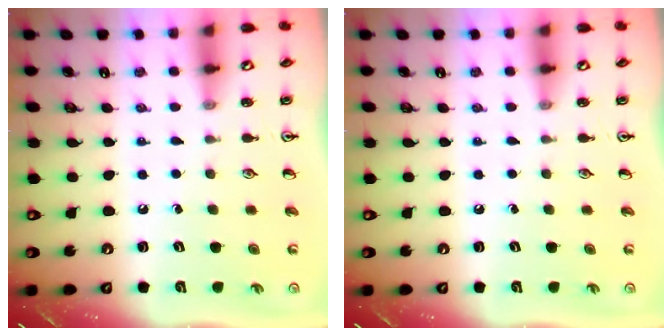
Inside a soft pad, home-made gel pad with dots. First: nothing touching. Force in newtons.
{"total": 0.0}